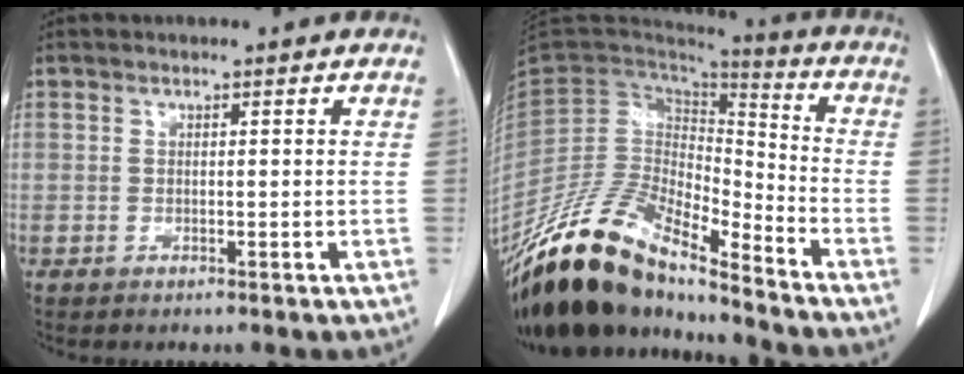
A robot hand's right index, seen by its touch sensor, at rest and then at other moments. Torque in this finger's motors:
{"motor_torque": [1.09, -1.05, 0.44, 0.21]}